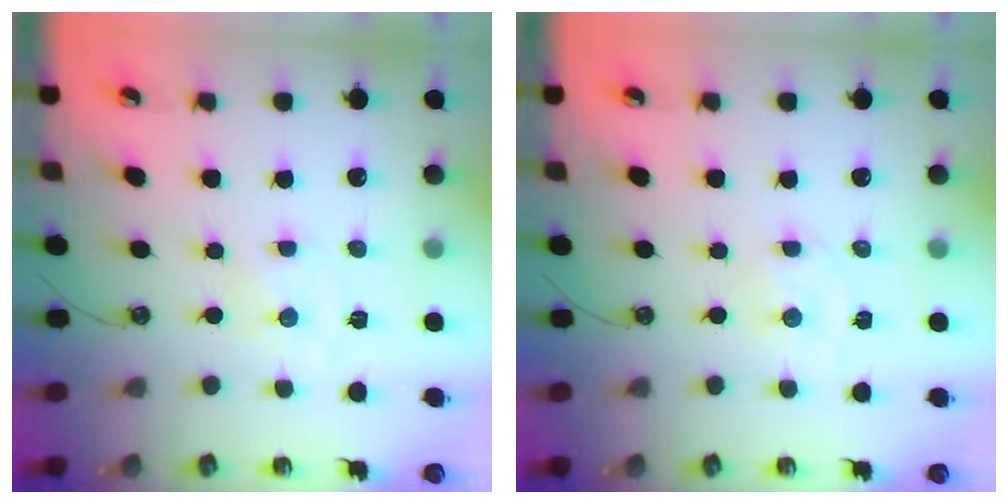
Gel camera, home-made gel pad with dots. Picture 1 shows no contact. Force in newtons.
{"total": 1.0, "press": 1.0, "slide": 0.2}